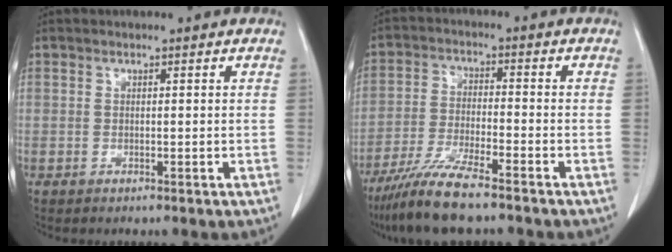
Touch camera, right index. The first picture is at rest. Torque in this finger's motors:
{"motor_torque": [0.88, -0.88, 0.35, 0.12]}